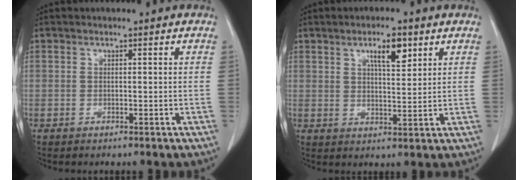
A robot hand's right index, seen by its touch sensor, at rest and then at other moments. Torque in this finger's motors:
{"motor_torque": [0.74, 0.35, 0.35, 0.08]}